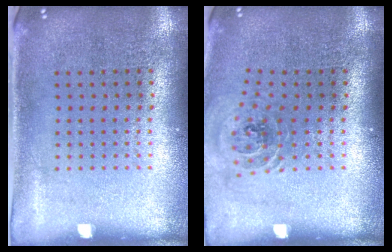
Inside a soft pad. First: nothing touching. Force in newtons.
{"total": 1.1, "press": 1.1, "slide": 0.2}